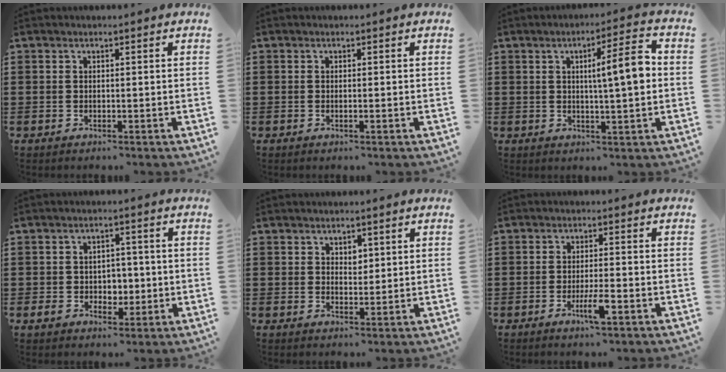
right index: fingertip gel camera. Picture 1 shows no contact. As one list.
[{"total": 0.0}, {"total": 7.3, "force": [1.0, 0.7, 7.2], "torque": [-0.117, -0.006, 0.008]}, {"total": 3.7, "force": [-0.7, 3.3, 1.6], "torque": [-0.035, 0.006, -0.018]}, {"total": 1.8, "force": [1.1, 1.1, 0.8], "torque": [-0.010, 0.002, 0.019]}, {"total": 4.4, "force": [-2.0, 0.5, 3.9], "torque": [-0.077, -0.012, -0.038]}]